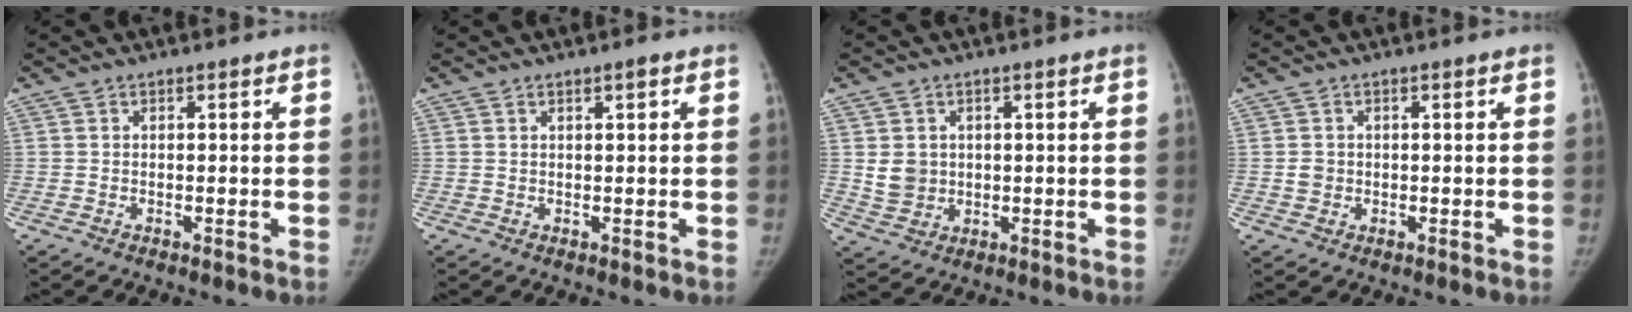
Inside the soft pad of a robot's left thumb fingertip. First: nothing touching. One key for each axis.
{"total": 1.0, "fx": 0.5, "fy": 0.2, "fz": 0.8, "tx": -0.012, "ty": 0.000, "tz": 0.008}
{"total": 4.8, "fx": 0.7, "fy": 4.2, "fz": 2.2, "tx": -0.021, "ty": -0.008, "tz": 0.025}
{"total": 1.8, "fx": 0.0, "fy": 1.7, "fz": 0.7, "tx": -0.006, "ty": 0.002, "tz": 0.003}